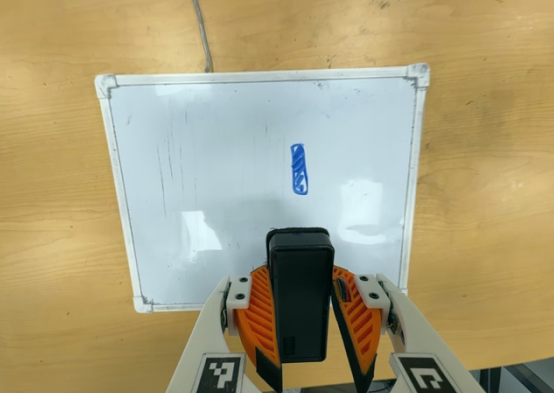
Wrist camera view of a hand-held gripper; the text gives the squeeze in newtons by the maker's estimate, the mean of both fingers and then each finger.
{"total": 8.9, "left": 8.4, "right": 9.5}